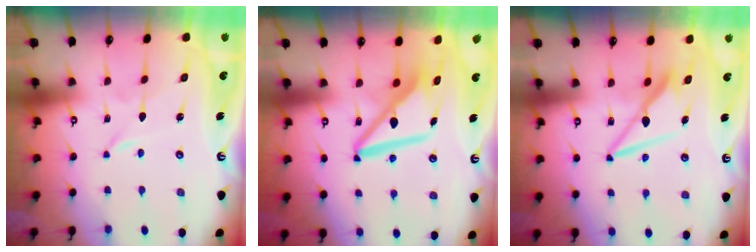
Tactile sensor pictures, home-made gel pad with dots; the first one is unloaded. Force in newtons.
{"total": 10.6, "press": 10.5, "slide": 1.5}
{"total": 7.7, "press": 7.7, "slide": 0.7}